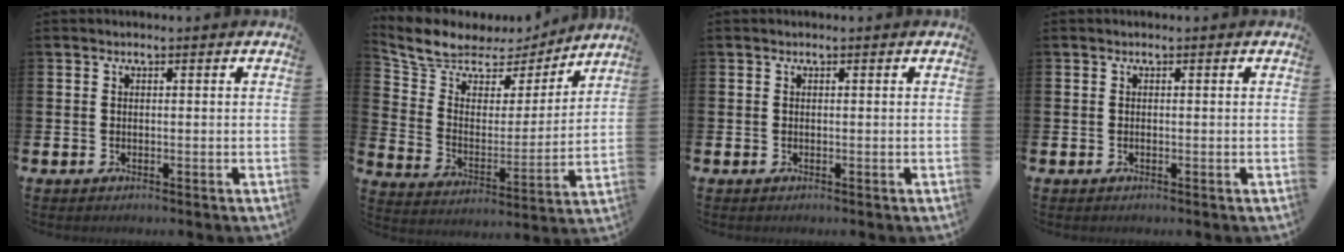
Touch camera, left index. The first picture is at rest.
{"total": 8.1, "force": [6.9, 3.9, 1.6], "torque": [-0.084, -0.043, 0.123]}
{"total": 0.0}
{"total": 0.0}